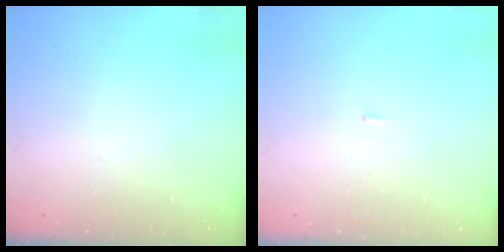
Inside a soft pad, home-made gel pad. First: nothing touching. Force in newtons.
{"total": 2.5, "press": 2.5, "slide": 0.2}